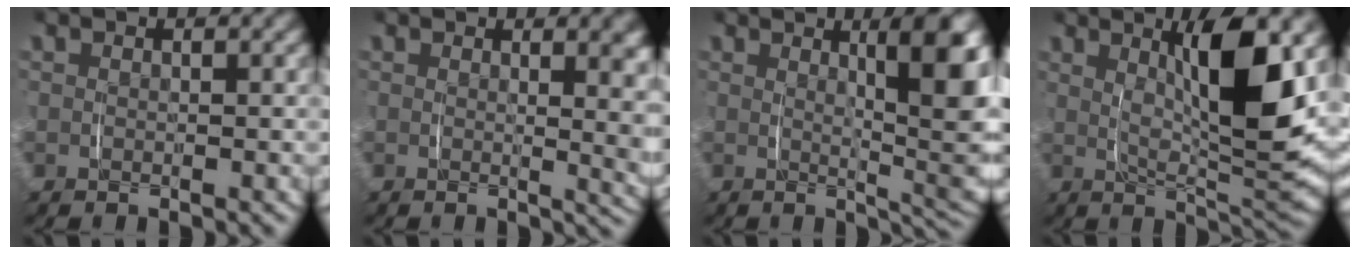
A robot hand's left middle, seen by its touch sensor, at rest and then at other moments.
{"total": 4.0, "force": [1.1, 0.9, 3.8], "torque": [-0.035, -0.004, 0.013]}
{"total": 9.3, "force": [2.0, 2.3, 8.8], "torque": [-0.096, -0.001, 0.033]}
{"total": 9.0, "force": [1.8, 2.1, 8.5], "torque": [-0.139, -0.006, 0.032]}